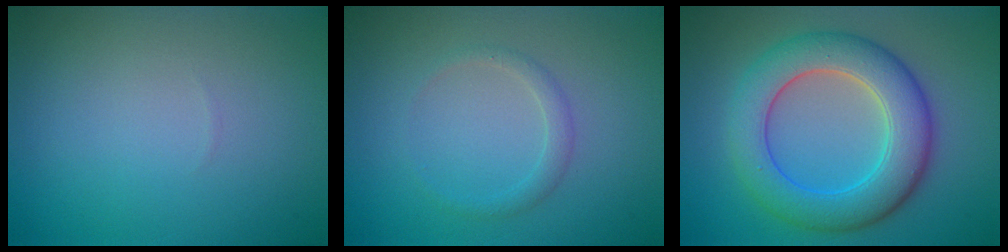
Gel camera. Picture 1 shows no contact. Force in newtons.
{"total": 1.2, "press": 1.2, "slide": 0.0}
{"total": 7.4, "press": 7.4, "slide": 0.1}